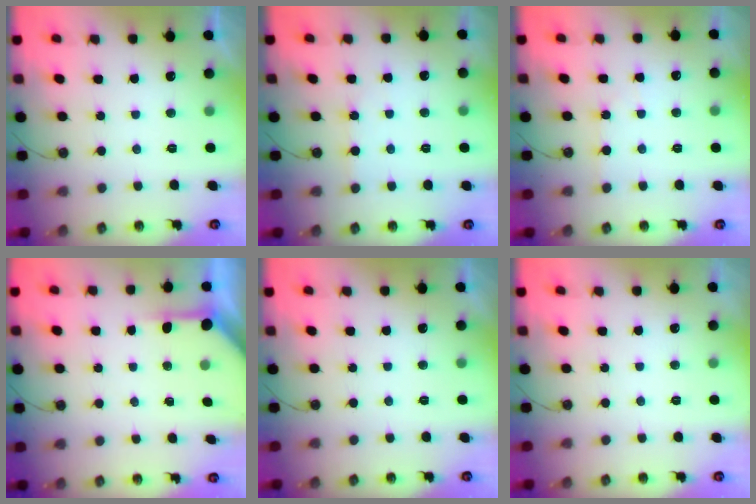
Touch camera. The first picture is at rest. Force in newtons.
{"total": 2.0, "press": 2.0, "slide": 0.3}
{"total": 3.0, "press": 3.0, "slide": 0.4}
{"total": 3.5, "press": 3.5, "slide": 0.3}
{"total": 0.0}
{"total": 0.0}